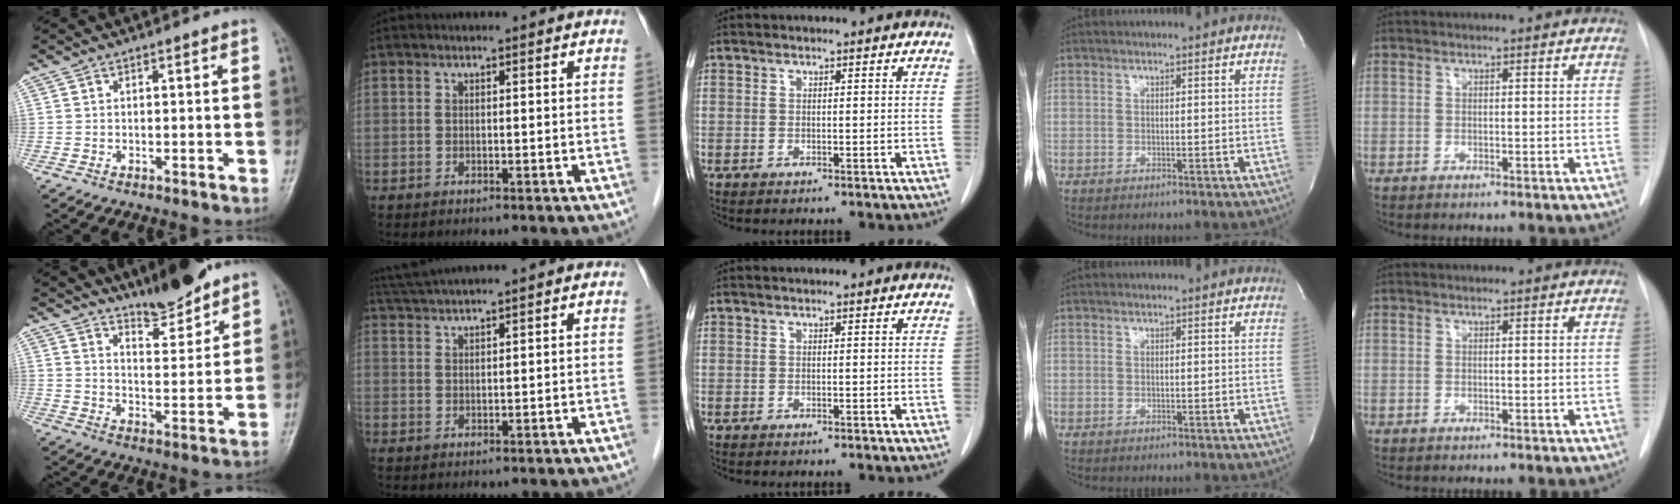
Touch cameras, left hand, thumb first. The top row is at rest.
{"thumb": {"total": 9.2, "force": [7.9, 1.9, 4.1], "torque": [-0.045, -0.062, 0.134]}, "index": {"total": 4.5, "force": [4.0, -1.2, 1.7], "torque": [-0.035, 0.022, 0.081]}}